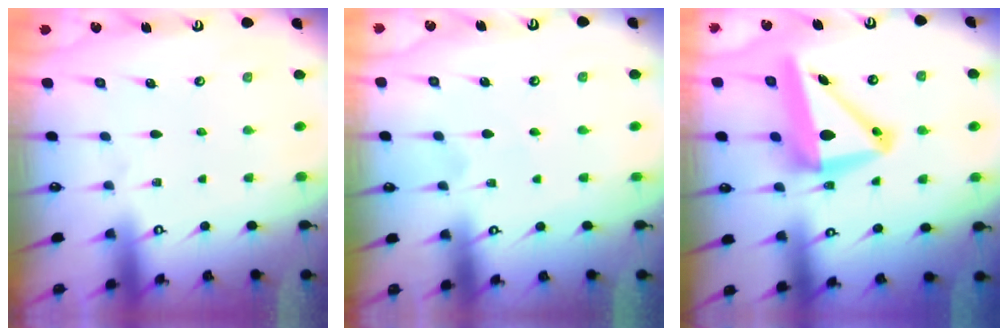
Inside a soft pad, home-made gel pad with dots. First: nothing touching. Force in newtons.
{"total": 2.5, "press": 2.5, "slide": 0.3}
{"total": 13.5, "press": 12.8, "slide": 4.3}